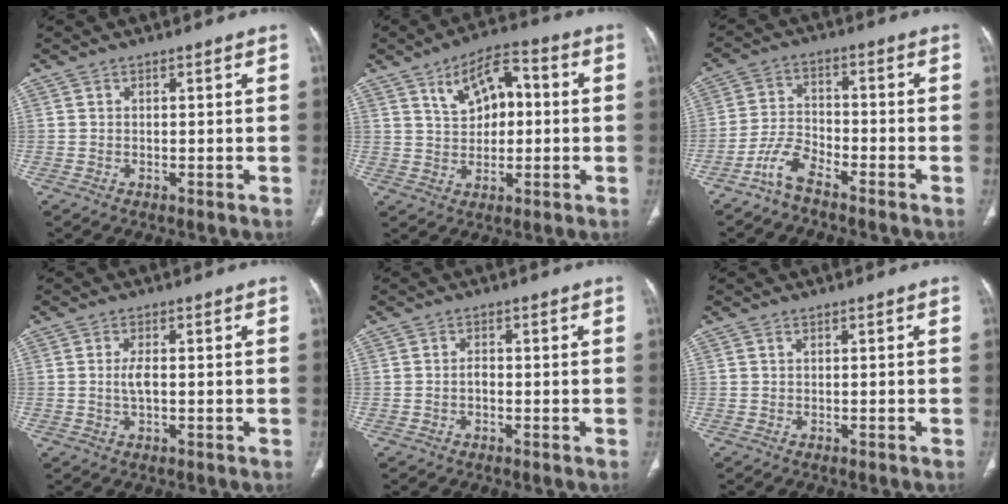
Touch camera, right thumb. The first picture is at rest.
{"total": 9.8, "force": [2.3, 5.6, 7.7], "torque": [-0.099, 0.014, 0.034]}
{"total": 5.7, "force": [-4.5, 1.8, 2.8], "torque": [-0.066, 0.027, -0.097]}
{"total": 2.8, "force": [-0.1, 1.2, 2.5], "torque": [-0.057, -0.001, -0.003]}
{"total": 1.4, "force": [-0.4, 0.9, 1.0], "torque": [-0.016, 0.004, -0.008]}
{"total": 0.0}